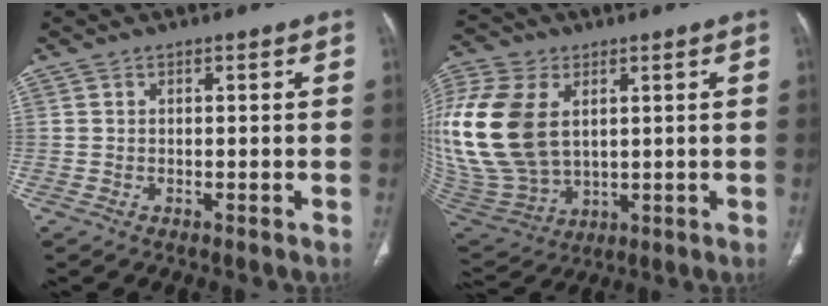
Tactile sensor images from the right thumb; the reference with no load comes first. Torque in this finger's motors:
{"motor_torque": [-0.24, 1.34, 2.12, 0.46, 0.28]}